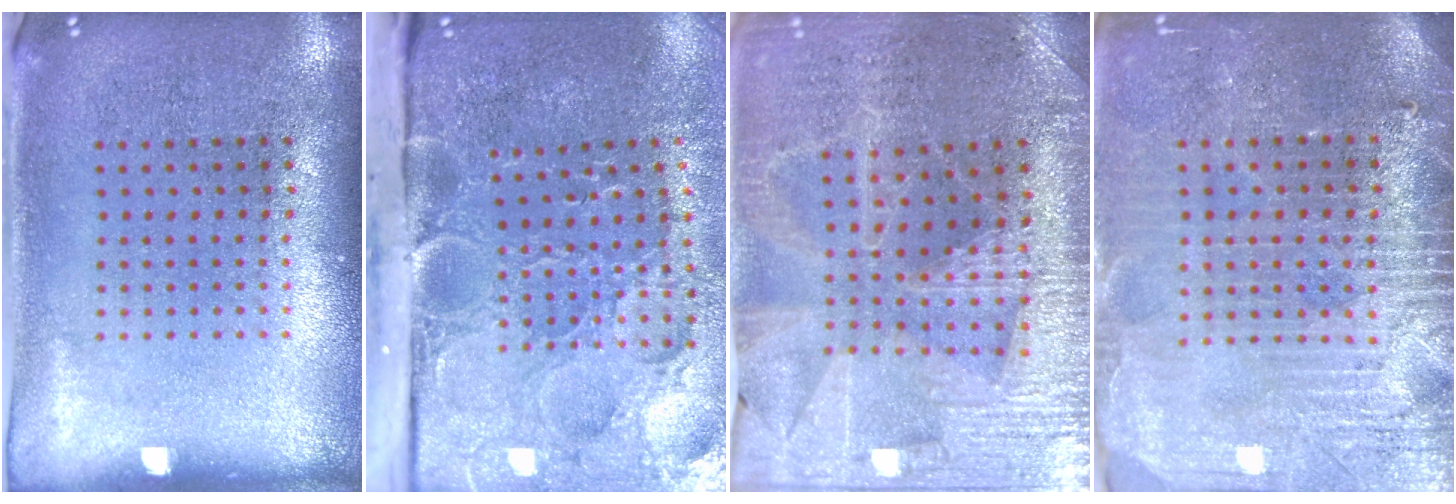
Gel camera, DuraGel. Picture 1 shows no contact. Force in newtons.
{"total": 5.4, "press": 4.2, "slide": 3.3}
{"total": 3.2, "press": 3.1, "slide": 0.5}
{"total": 3.9, "press": 3.6, "slide": 1.6}